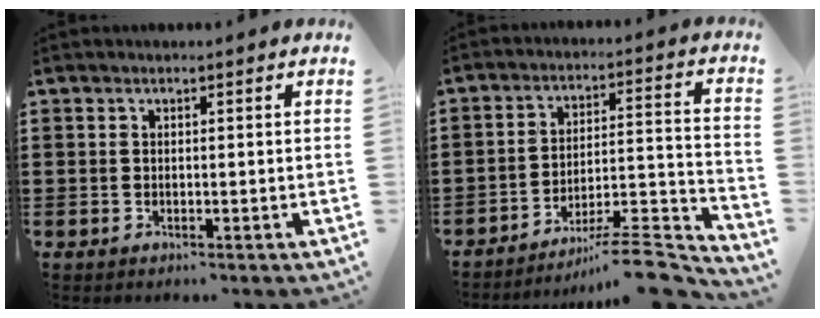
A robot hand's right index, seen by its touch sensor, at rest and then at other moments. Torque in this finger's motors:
{"motor_torque": [0.36, -0.38, 0.09, 0.03]}